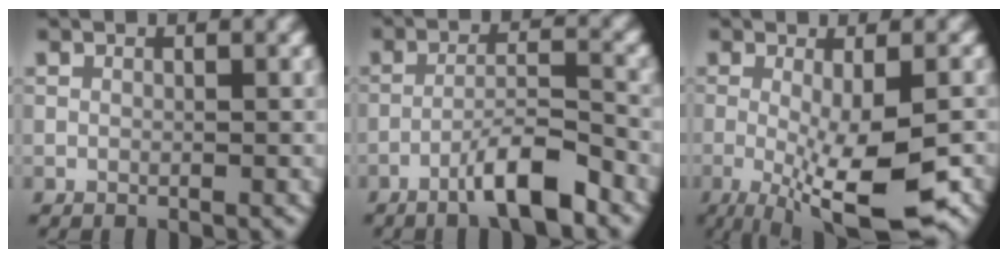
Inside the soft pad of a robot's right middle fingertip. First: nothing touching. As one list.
[{"total": 5.3, "force": [-3.4, 0.8, 3.9], "torque": [-0.067, 0.011, -0.066]}, {"total": 10.1, "force": [-3.2, 2.5, 9.3], "torque": [-0.151, -0.021, -0.044]}]